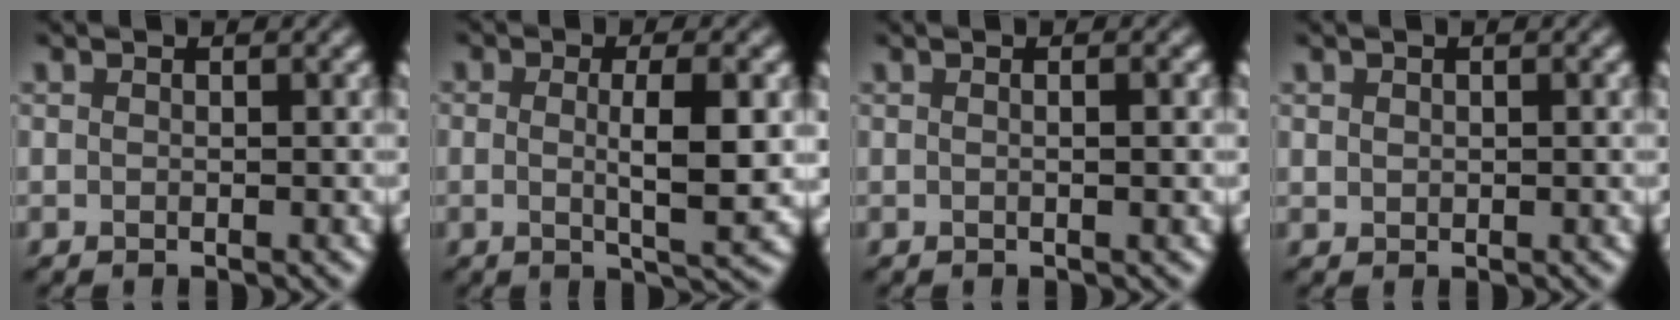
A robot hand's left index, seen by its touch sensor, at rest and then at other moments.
{"total": 5.0, "force": [0.1, 1.1, 4.8], "torque": [-0.082, -0.001, 0.001]}
{"total": 1.8, "force": [0.3, 0.6, 1.6], "torque": [-0.013, 0.000, -0.007]}
{"total": 0.6, "force": [0.3, 0.4, 0.4], "torque": [-0.008, 0.001, 0.007]}